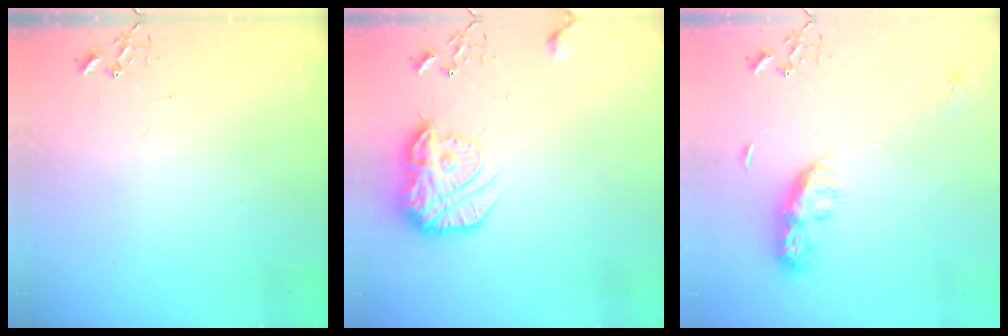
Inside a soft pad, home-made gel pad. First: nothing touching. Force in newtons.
{"total": 16.5, "press": 16.5, "slide": 1.1}
{"total": 8.7, "press": 8.7, "slide": 0.4}